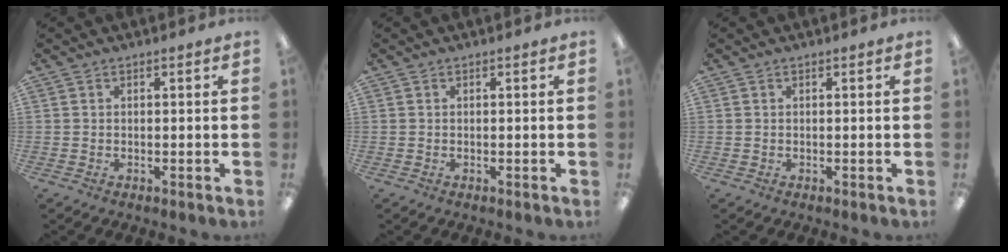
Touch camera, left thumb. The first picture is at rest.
{"total": 0.0}
{"total": 0.0}